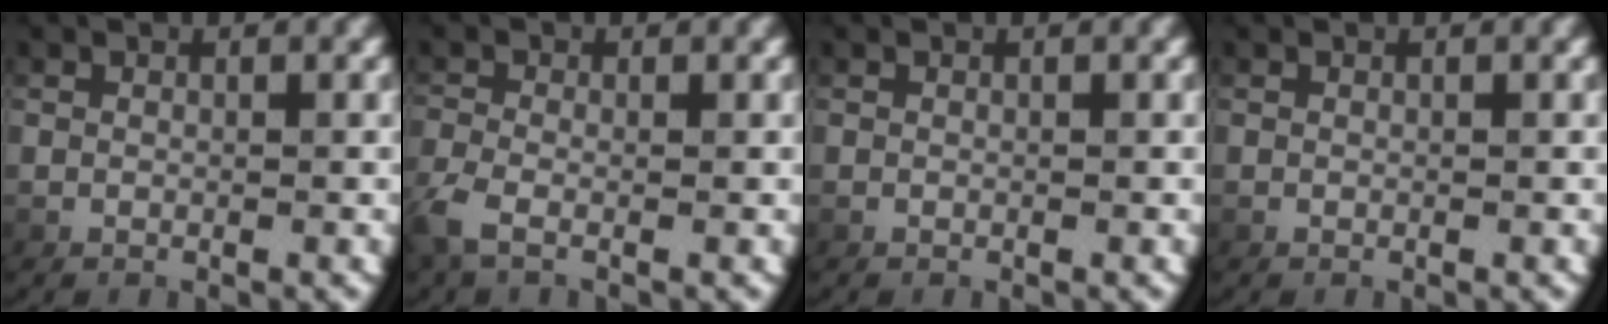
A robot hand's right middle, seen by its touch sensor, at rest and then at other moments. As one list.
[{"total": 1.8, "force": [-0.9, 0.6, 1.4], "torque": [-0.047, -0.004, -0.014]}, {"total": 0.0}, {"total": 0.0}]